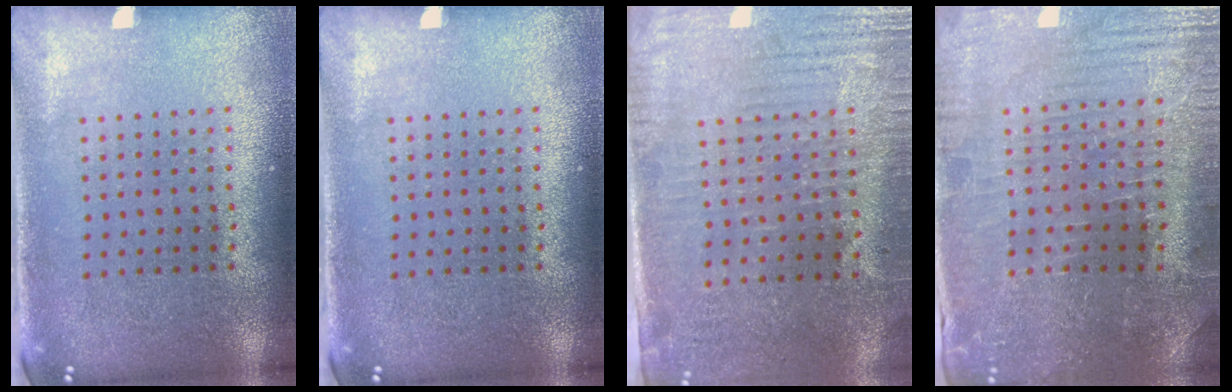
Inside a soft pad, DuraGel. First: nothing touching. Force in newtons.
{"total": 0.0}
{"total": 3.1, "press": 2.8, "slide": 1.4}
{"total": 1.6, "press": 1.6, "slide": 0.4}